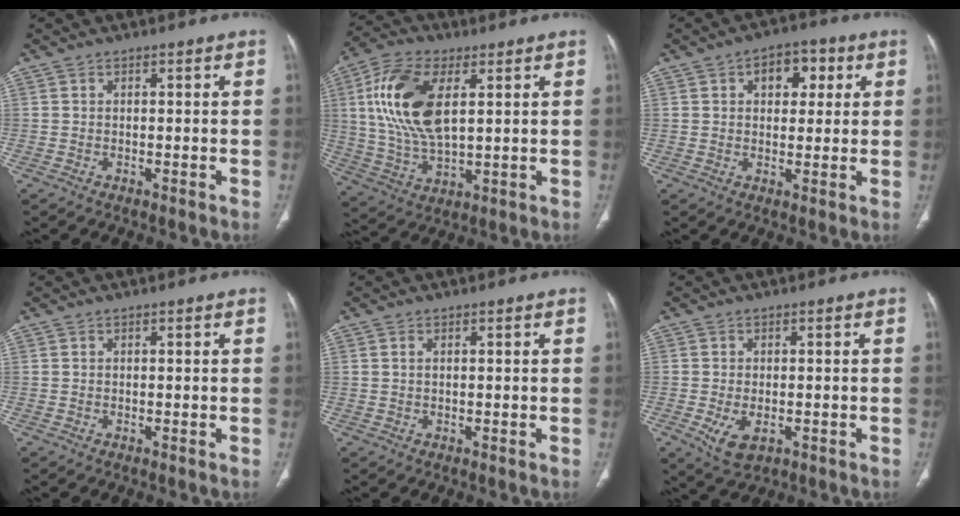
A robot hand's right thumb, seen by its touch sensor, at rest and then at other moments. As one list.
[{"total": 16.7, "force": [4.4, 8.2, 13.8], "torque": [-0.280, -0.006, 0.087]}, {"total": 7.2, "force": [2.3, 4.7, 5.0], "torque": [-0.035, 0.006, 0.027]}, {"total": 0.0}, {"total": 0.8, "force": [0.3, 0.3, 0.6], "torque": [-0.015, 0.004, 0.007]}, {"total": 5.3, "force": [-1.7, 3.0, 4.0], "torque": [-0.074, -0.005, -0.018]}]